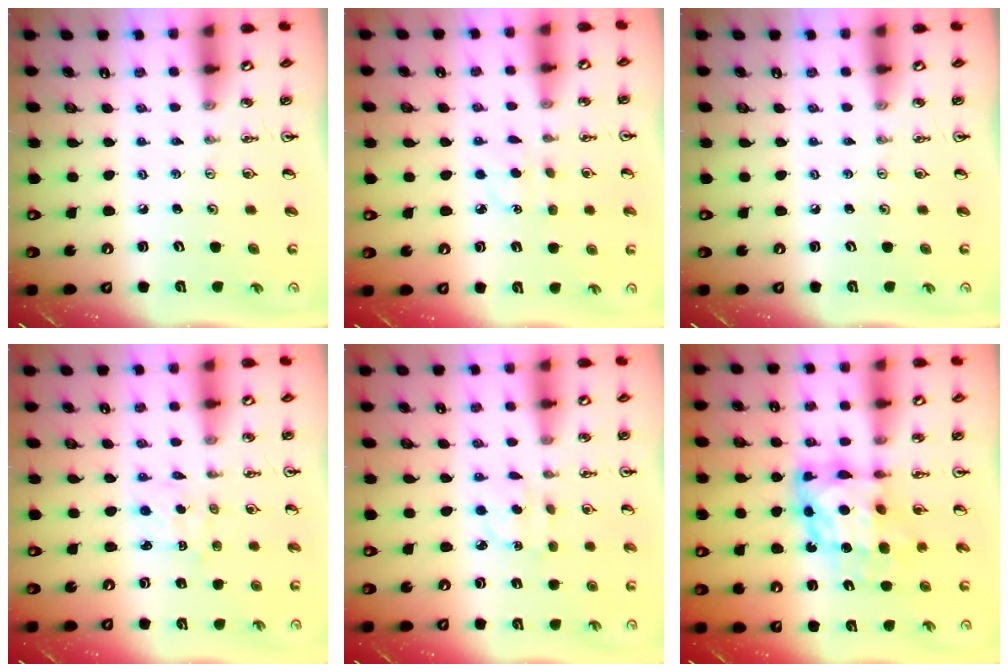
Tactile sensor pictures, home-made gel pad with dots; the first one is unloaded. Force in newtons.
{"total": 3.8, "press": 3.8, "slide": 0.4}
{"total": 0.0}
{"total": 2.4, "press": 2.4, "slide": 0.3}
{"total": 3.2, "press": 3.2, "slide": 0.4}
{"total": 10.9, "press": 10.8, "slide": 1.0}